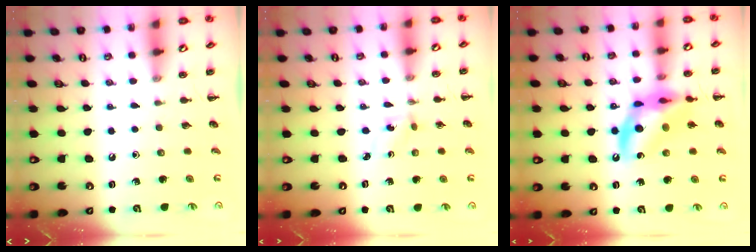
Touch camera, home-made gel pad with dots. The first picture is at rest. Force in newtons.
{"total": 1.5, "press": 1.4, "slide": 0.6}
{"total": 14.1, "press": 13.7, "slide": 3.3}